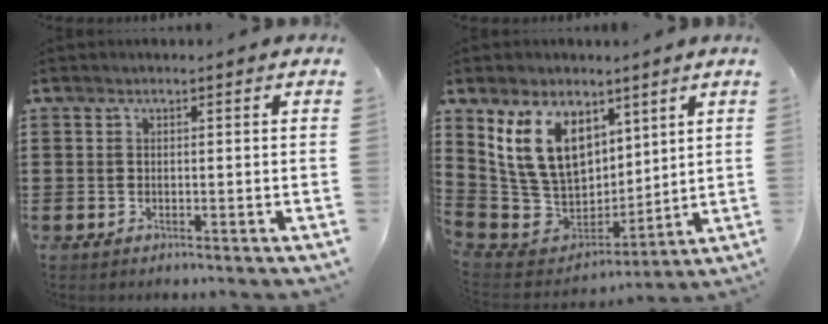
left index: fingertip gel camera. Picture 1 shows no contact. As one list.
[{"total": 13.4, "force": [5.6, 9.5, 7.6], "torque": [-0.197, -0.007, 0.113]}]